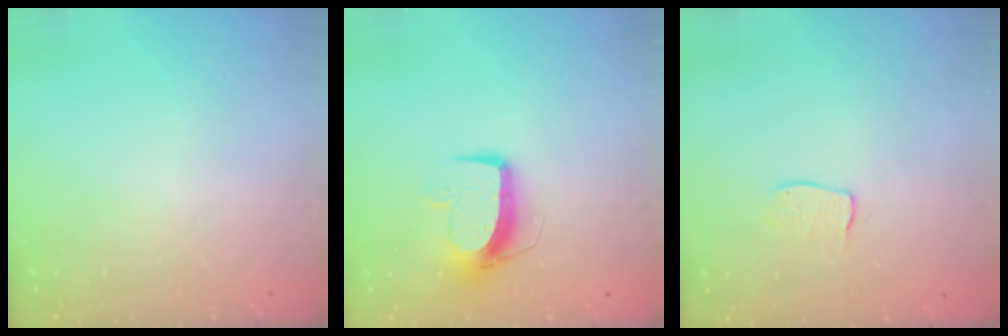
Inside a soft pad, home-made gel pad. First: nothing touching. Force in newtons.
{"total": 9.5, "press": 9.5, "slide": 0.9}
{"total": 5.0, "press": 5.0, "slide": 0.3}